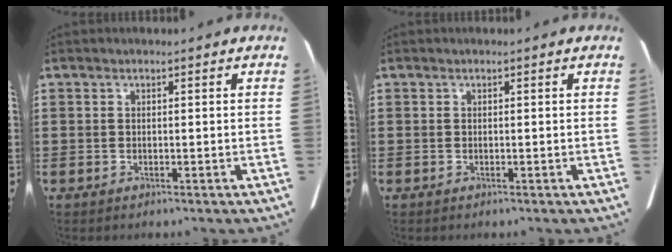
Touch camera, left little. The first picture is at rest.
{"total": 0.0}